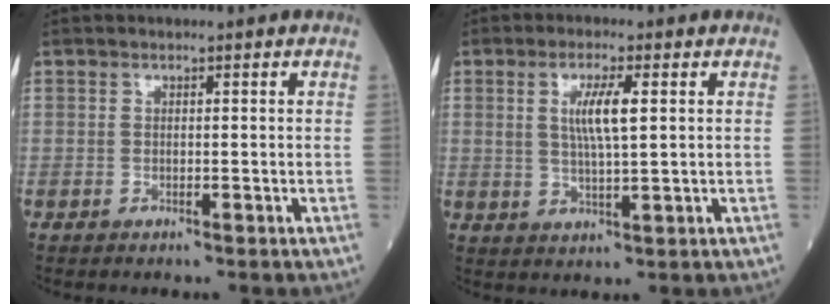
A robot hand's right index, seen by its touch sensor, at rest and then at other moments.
{"total": 5.7, "force": [1.5, 0.6, 5.5], "torque": [-0.107, 0.000, 0.029]}